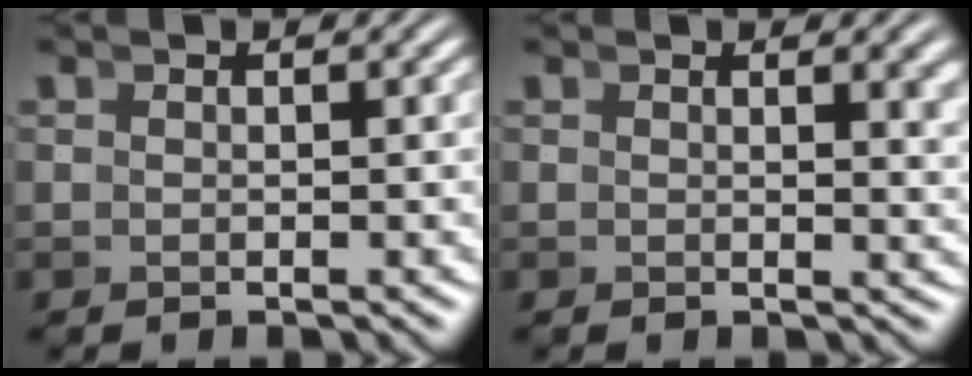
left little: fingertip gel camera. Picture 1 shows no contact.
{"total": 1.3, "force": [0.8, -0.3, 1.0], "torque": [-0.010, -0.005, 0.011]}